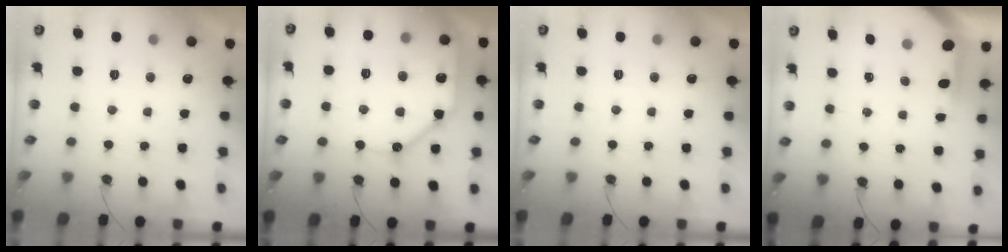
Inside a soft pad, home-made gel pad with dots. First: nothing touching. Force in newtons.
{"total": 14.2, "press": 14.1, "slide": 2.1}
{"total": 0.0}
{"total": 3.8, "press": 3.8, "slide": 0.4}